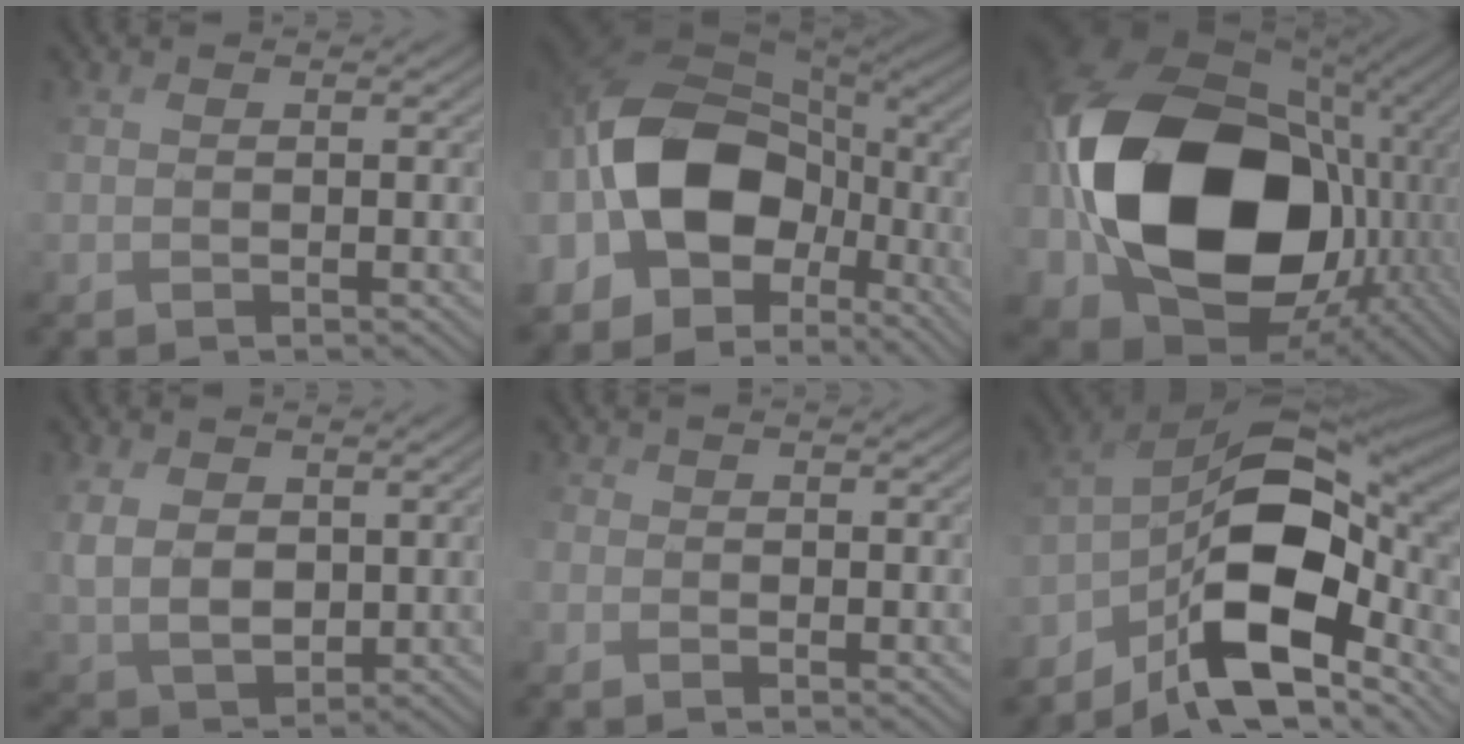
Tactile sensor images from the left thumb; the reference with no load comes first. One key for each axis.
{"total": 17.2, "fx": -2.3, "fy": 11.2, "fz": 12.8, "tx": -0.252, "ty": 0.014, "tz": -0.049}
{"total": 21.8, "fx": 0.4, "fy": 16.1, "fz": 14.7, "tx": -0.359, "ty": -0.035, "tz": 0.034}
{"total": 5.3, "fx": 2.7, "fy": 3.8, "fz": 2.6, "tx": -0.076, "ty": -0.001, "tz": 0.064}
{"total": 1.6, "fx": -1.1, "fy": 1.1, "fz": 0.4, "tx": -0.014, "ty": -0.006, "tz": -0.025}
{"total": 15.6, "fx": -6.4, "fy": 8.3, "fz": 11.5, "tx": -0.227, "ty": -0.005, "tz": -0.121}